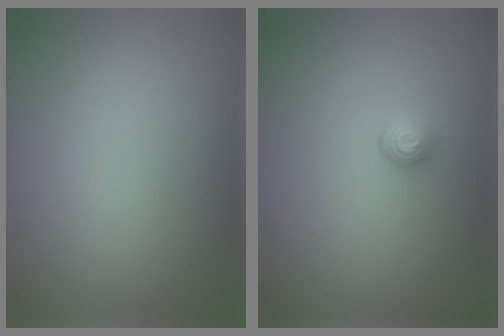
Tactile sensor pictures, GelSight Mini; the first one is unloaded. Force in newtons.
{"total": 1.5, "press": 1.0, "slide": 1.2}